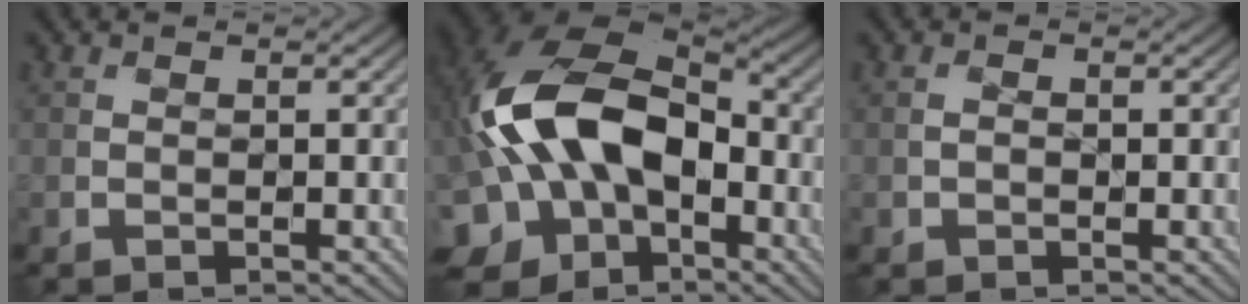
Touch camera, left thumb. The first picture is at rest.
{"total": 18.1, "force": [-2.4, 12.2, 13.2], "torque": [-0.281, -0.007, -0.045]}
{"total": 1.1, "force": [-0.1, 0.8, 0.7], "torque": [-0.010, -0.001, -0.004]}